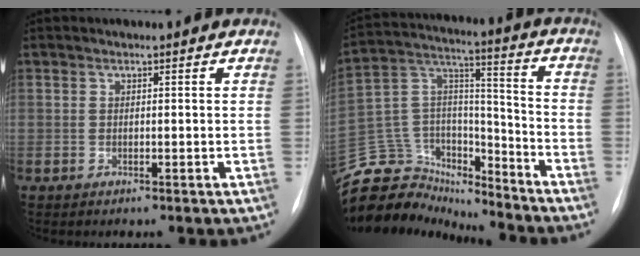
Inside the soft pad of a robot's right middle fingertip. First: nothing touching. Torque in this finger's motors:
{"motor_torque": [0.28, -0.26, 0.01, -0.05]}